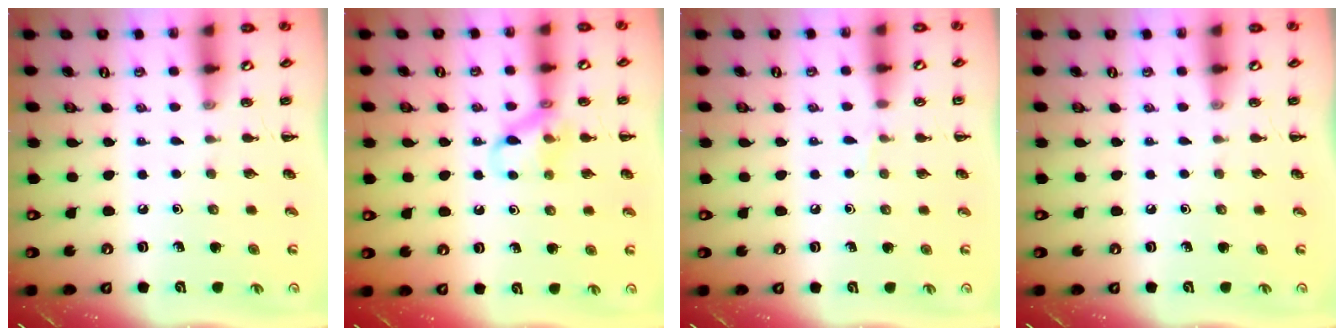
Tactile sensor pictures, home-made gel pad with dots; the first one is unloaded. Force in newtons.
{"total": 10.5, "press": 10.4, "slide": 1.2}
{"total": 3.4, "press": 3.2, "slide": 1.1}
{"total": 0.0}